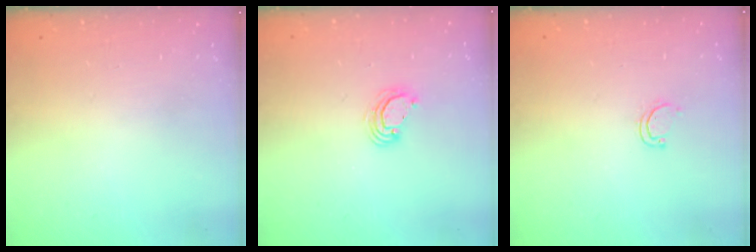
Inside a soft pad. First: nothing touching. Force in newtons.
{"total": 4.1, "press": 4.1, "slide": 0.2}
{"total": 4.6, "press": 4.4, "slide": 1.2}